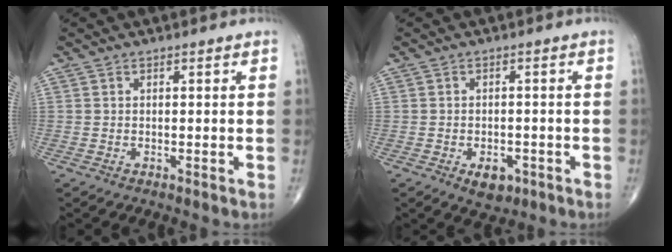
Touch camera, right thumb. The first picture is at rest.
{"total": 4.3, "force": [-1.9, 2.6, 2.8], "torque": [-0.029, 0.004, -0.021]}